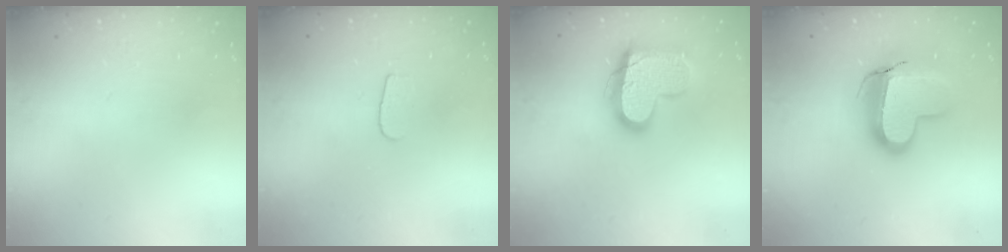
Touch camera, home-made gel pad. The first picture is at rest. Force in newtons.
{"total": 4.2, "press": 4.2, "slide": 0.4}
{"total": 17.3, "press": 17.3, "slide": 1.2}
{"total": 14.1, "press": 14.1, "slide": 1.1}